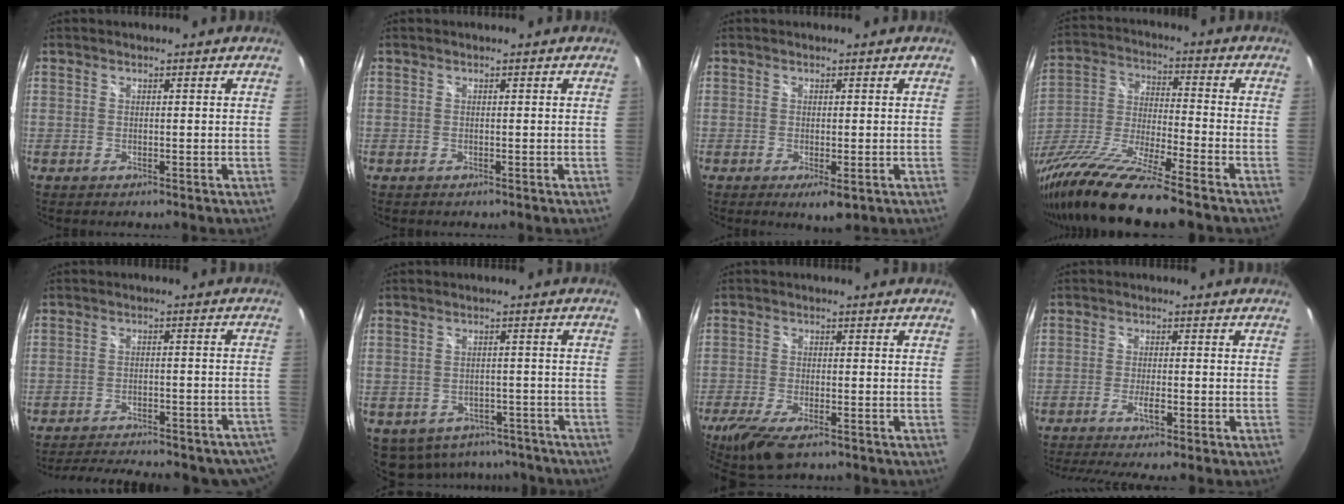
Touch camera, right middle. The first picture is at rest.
{"total": 0.0}
{"total": 3.1, "force": [-1.2, 1.0, 2.7], "torque": [-0.047, -0.015, -0.015]}
{"total": 19.4, "force": [-15.3, 0.6, 11.9], "torque": [-0.232, -0.048, -0.283]}
{"total": 20.5, "force": [-17.7, 5.7, 8.6], "torque": [-0.137, -0.004, -0.212]}
{"total": 12.4, "force": [-8.3, 7.8, 4.7], "torque": [-0.106, 0.000, -0.089]}
{"total": 10.0, "force": [-7.0, 3.3, 6.3], "torque": [-0.150, -0.032, -0.129]}
{"total": 6.6, "force": [-5.3, -0.9, 3.8], "torque": [-0.087, -0.022, -0.093]}